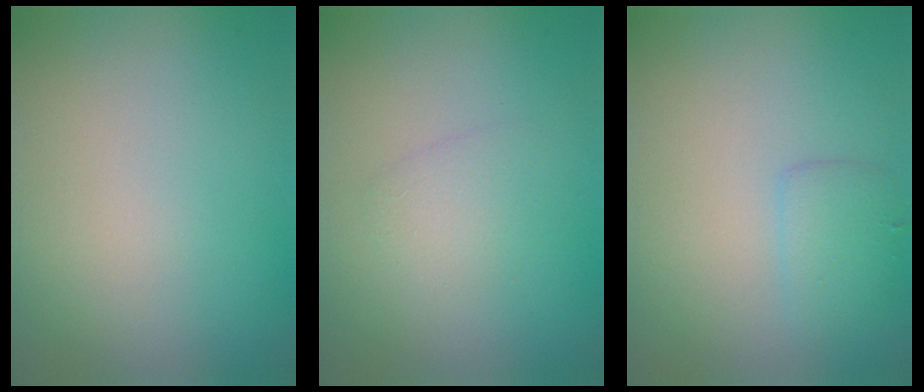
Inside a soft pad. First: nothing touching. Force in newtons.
{"total": 1.5, "press": 1.5, "slide": 0.1}
{"total": 1.8, "press": 1.8, "slide": 0.2}